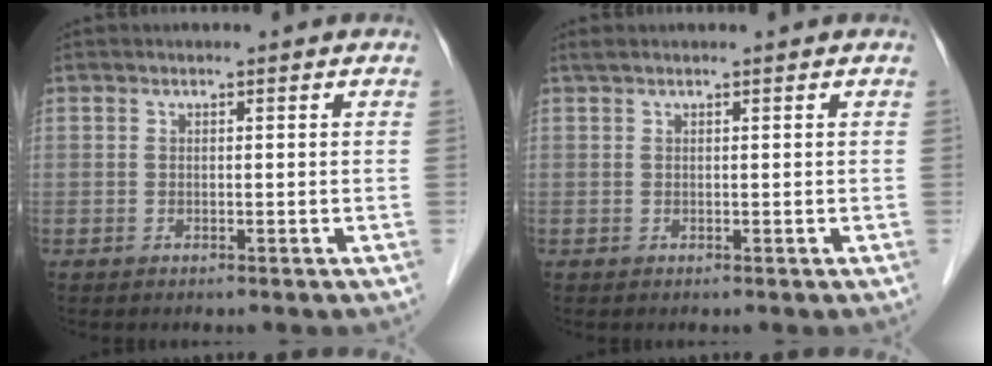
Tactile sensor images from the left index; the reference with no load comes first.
{"total": 1.2, "force": [1.1, 0.0, 0.5], "torque": [-0.013, 0.019, 0.025]}